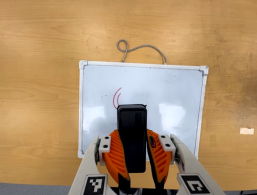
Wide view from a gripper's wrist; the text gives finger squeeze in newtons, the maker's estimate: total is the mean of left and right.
{"total": 12.0, "left": 7.9, "right": 16.0}